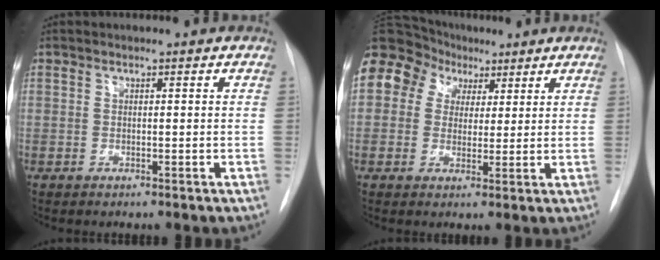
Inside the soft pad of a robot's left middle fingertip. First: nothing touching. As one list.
[{"total": 19.8, "force": [8.2, 16.1, 8.0], "torque": [-0.244, 0.108, 0.161]}]